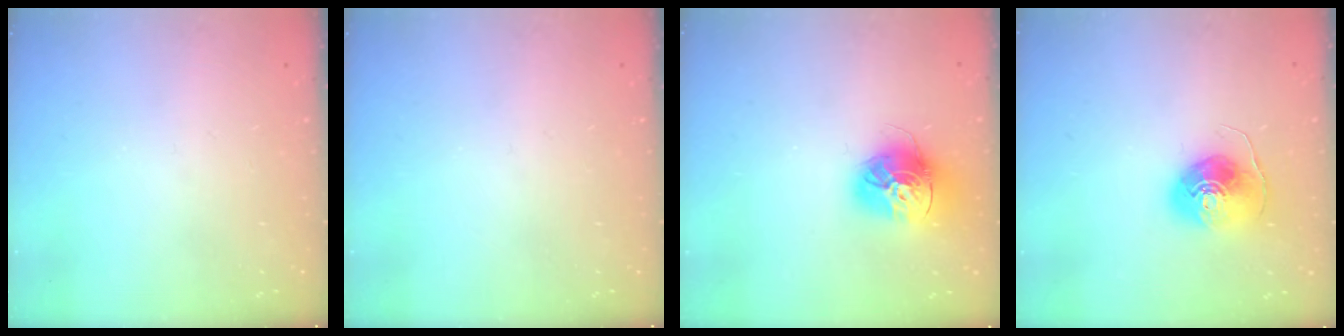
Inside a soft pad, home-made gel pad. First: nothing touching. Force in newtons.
{"total": 0.0}
{"total": 15.9, "press": 15.8, "slide": 1.4}
{"total": 8.5, "press": 8.4, "slide": 1.2}